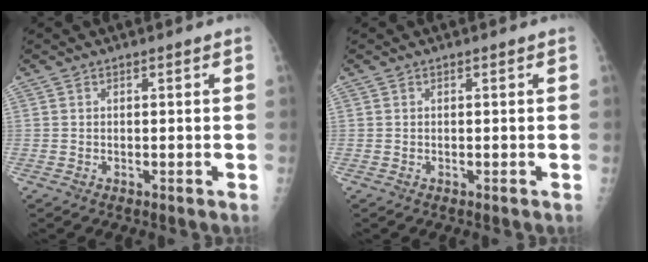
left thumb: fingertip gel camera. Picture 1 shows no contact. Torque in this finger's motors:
{"motor_torque": [0.00, 0.00, 0.00, 0.00, 0.00]}